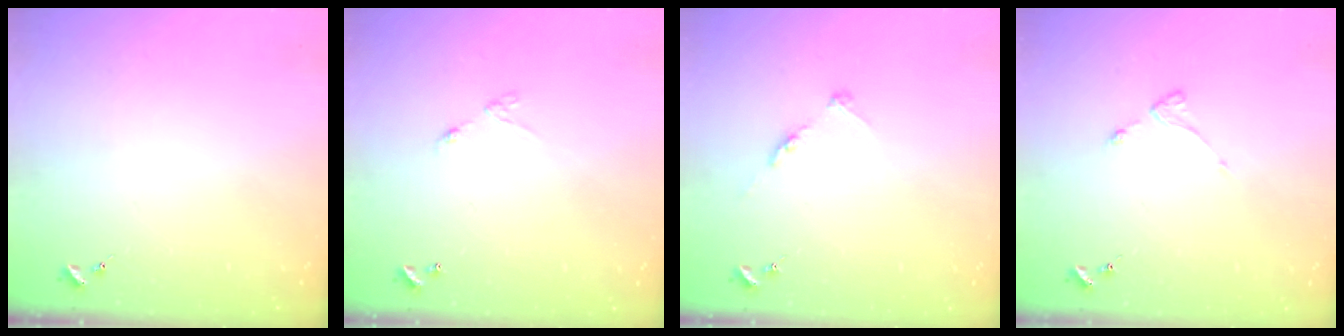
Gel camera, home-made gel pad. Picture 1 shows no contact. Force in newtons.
{"total": 5.9, "press": 5.9, "slide": 0.4}
{"total": 5.8, "press": 5.8, "slide": 0.6}
{"total": 2.8, "press": 2.7, "slide": 0.5}